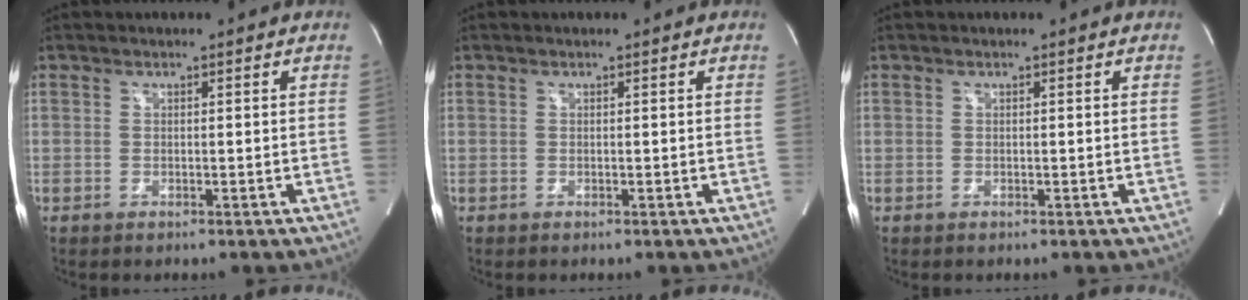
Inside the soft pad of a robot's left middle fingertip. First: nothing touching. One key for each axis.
{"total": 0.0}
{"total": 0.0}